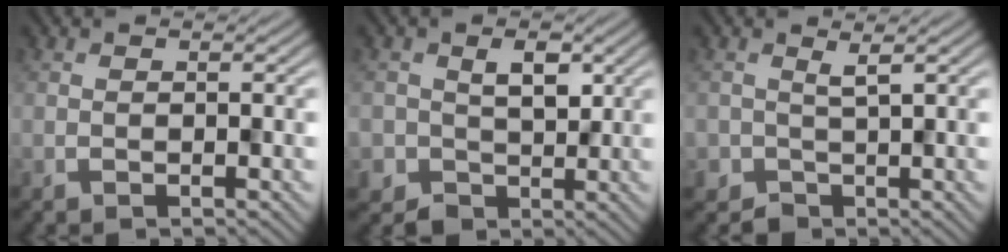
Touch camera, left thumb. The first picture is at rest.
{"total": 3.6, "force": [0.2, 3.3, 1.2], "torque": [-0.017, -0.005, 0.007]}
{"total": 1.4, "force": [-0.2, 1.3, 0.3], "torque": [-0.006, -0.006, -0.003]}